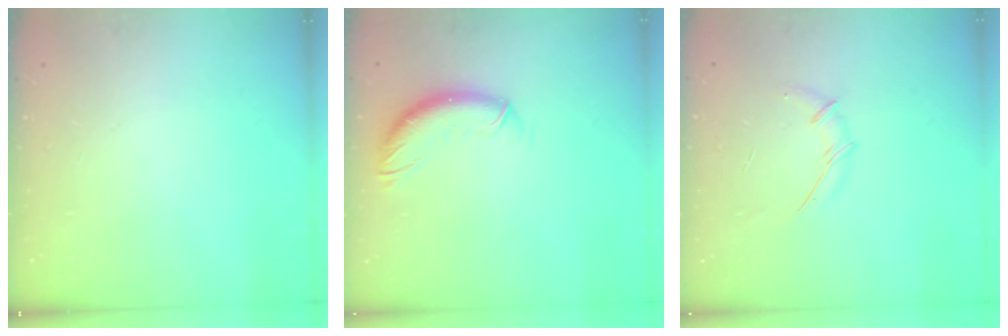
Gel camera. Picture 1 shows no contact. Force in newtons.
{"total": 10.7, "press": 10.6, "slide": 1.0}
{"total": 5.9, "press": 5.7, "slide": 1.3}